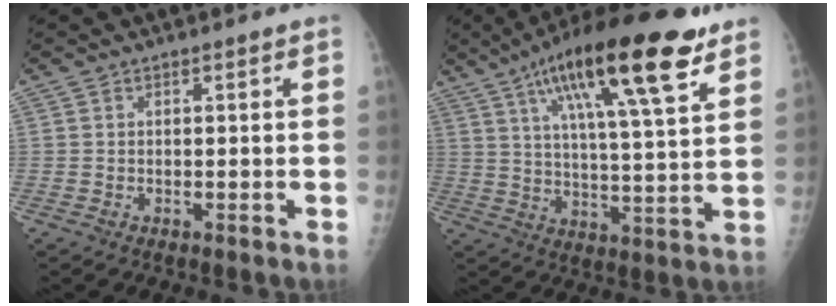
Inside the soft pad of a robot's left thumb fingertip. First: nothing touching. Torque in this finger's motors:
{"motor_torque": [0.42, 0.52, 1.73, -1.04, 0.28]}